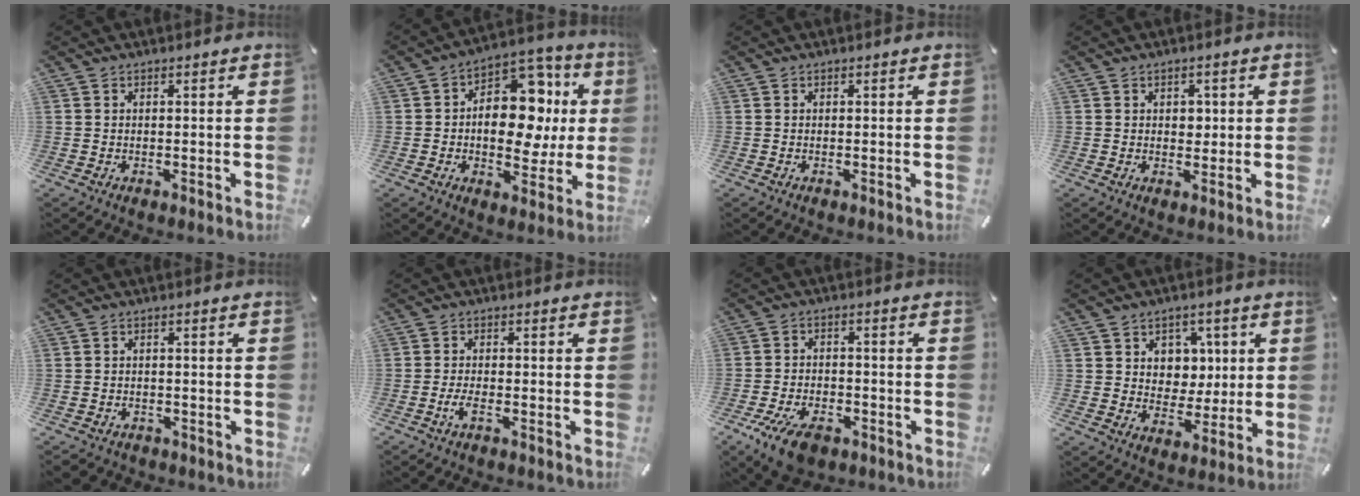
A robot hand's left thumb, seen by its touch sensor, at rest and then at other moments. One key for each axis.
{"total": 16.6, "fx": 1.0, "fy": 11.5, "fz": 11.9, "tx": -0.156, "ty": -0.014, "tz": 0.018}
{"total": 0.0}
{"total": 2.5, "fx": 0.4, "fy": 2.2, "fz": 1.2, "tx": -0.002, "ty": -0.005, "tz": -0.001}
{"total": 2.1, "fx": -1.6, "fy": 1.4, "fz": 0.4, "tx": -0.014, "ty": 0.007, "tz": -0.037}
{"total": 3.2, "fx": -2.0, "fy": 0.8, "fz": 2.3, "tx": -0.052, "ty": 0.001, "tz": -0.039}
{"total": 9.0, "fx": -5.3, "fy": 4.9, "fz": 5.4, "tx": -0.116, "ty": 0.020, "tz": -0.097}
{"total": 7.8, "fx": 2.4, "fy": 7.4, "fz": 1.2, "tx": -0.008, "ty": -0.016, "tz": 0.044}